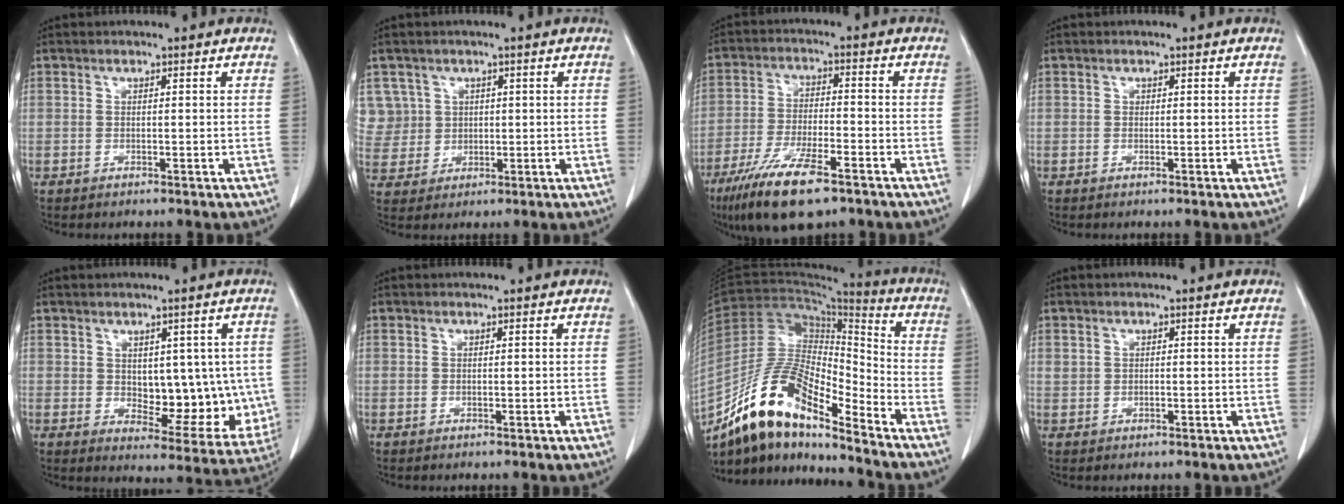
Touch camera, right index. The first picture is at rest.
{"total": 8.5, "force": [2.6, 8.1, 0.7], "torque": [-0.028, 0.039, 0.076]}
{"total": 13.0, "force": [-8.3, 3.1, 9.4], "torque": [-0.184, -0.021, -0.145]}
{"total": 0.5, "force": [0.0, 0.4, 0.3], "torque": [-0.009, 0.005, 0.002]}
{"total": 14.1, "force": [0.2, 8.0, 11.5], "torque": [-0.158, 0.006, 0.029]}
{"total": 0.0}
{"total": 18.2, "force": [-13.7, 4.8, 11.0], "torque": [-0.208, 0.013, -0.250]}
{"total": 1.8, "force": [0.1, 1.5, 1.1], "torque": [-0.033, 0.017, 0.009]}